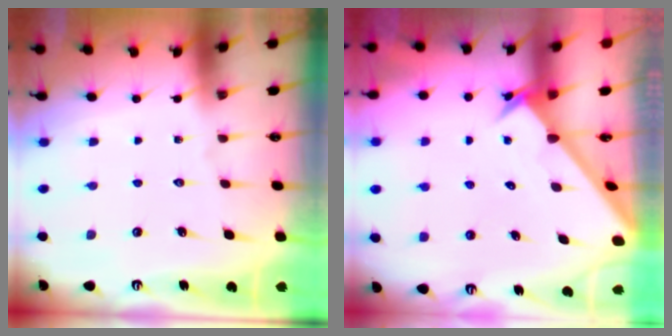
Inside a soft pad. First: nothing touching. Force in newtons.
{"total": 2.4, "press": 2.4, "slide": 0.2}